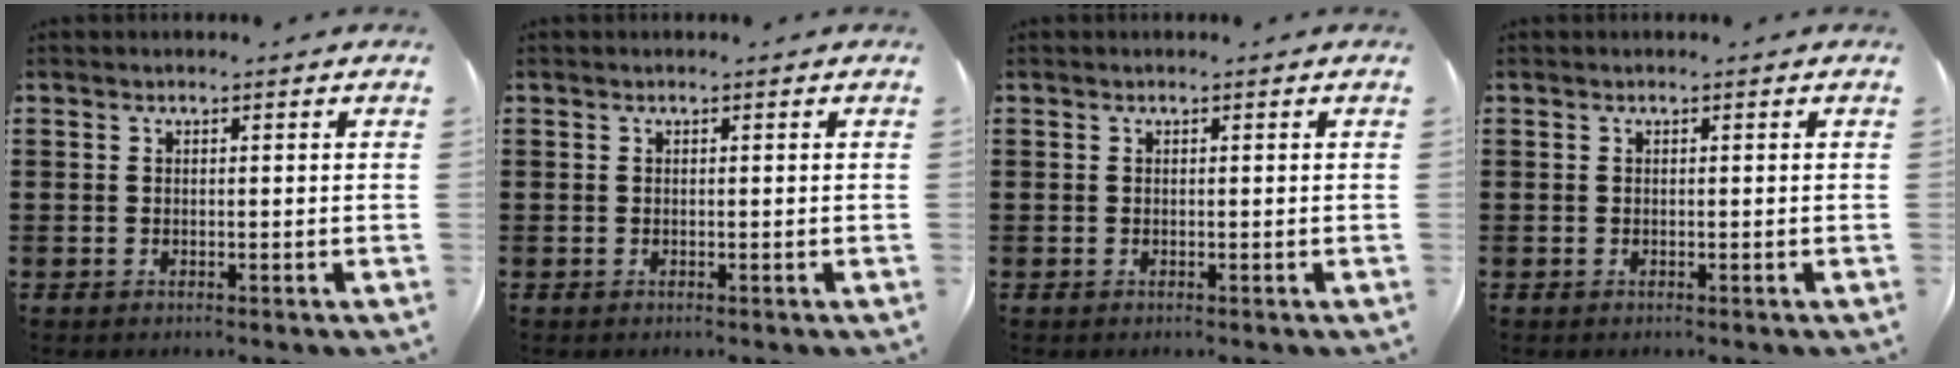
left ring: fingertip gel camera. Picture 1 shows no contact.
{"total": 0.0}
{"total": 0.0}
{"total": 0.0}